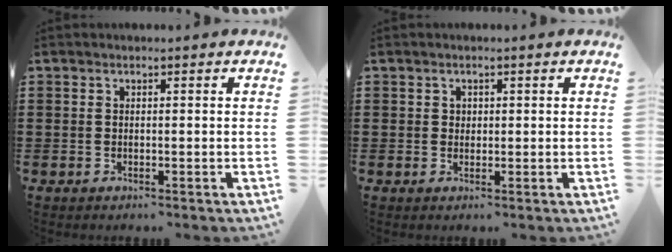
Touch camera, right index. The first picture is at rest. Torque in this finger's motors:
{"motor_torque": [0.13, 0.29, 0.10, 0.02]}